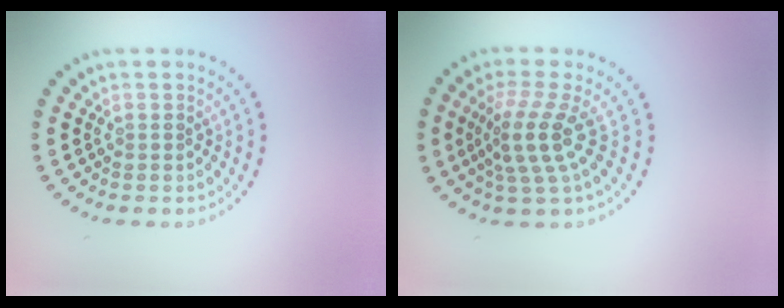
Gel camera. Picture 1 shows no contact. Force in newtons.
{"total": 3.8, "press": 2.7, "slide": 2.6}